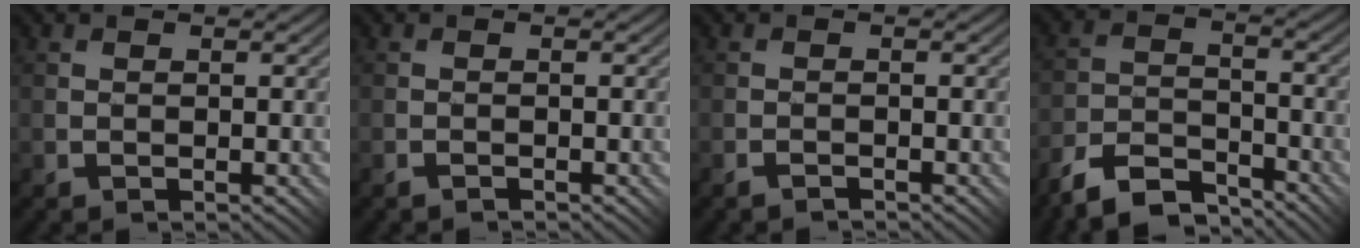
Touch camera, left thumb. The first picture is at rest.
{"total": 0.6, "force": [-0.6, 0.0, 0.1], "torque": [-0.002, 0.003, -0.012]}
{"total": 0.9, "force": [-0.9, 0.0, 0.3], "torque": [-0.004, 0.004, -0.018]}
{"total": 8.2, "force": [-6.9, 2.7, 3.4], "torque": [-0.062, -0.002, -0.134]}